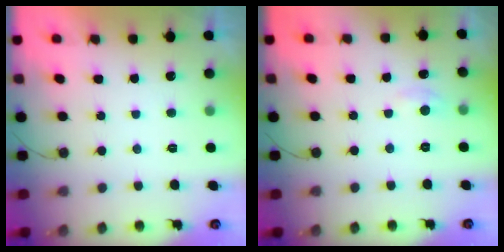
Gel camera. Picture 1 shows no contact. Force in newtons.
{"total": 2.3, "press": 2.3, "slide": 0.3}